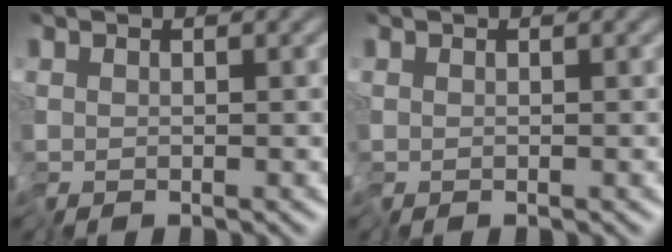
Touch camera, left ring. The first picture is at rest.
{"total": 0.0}